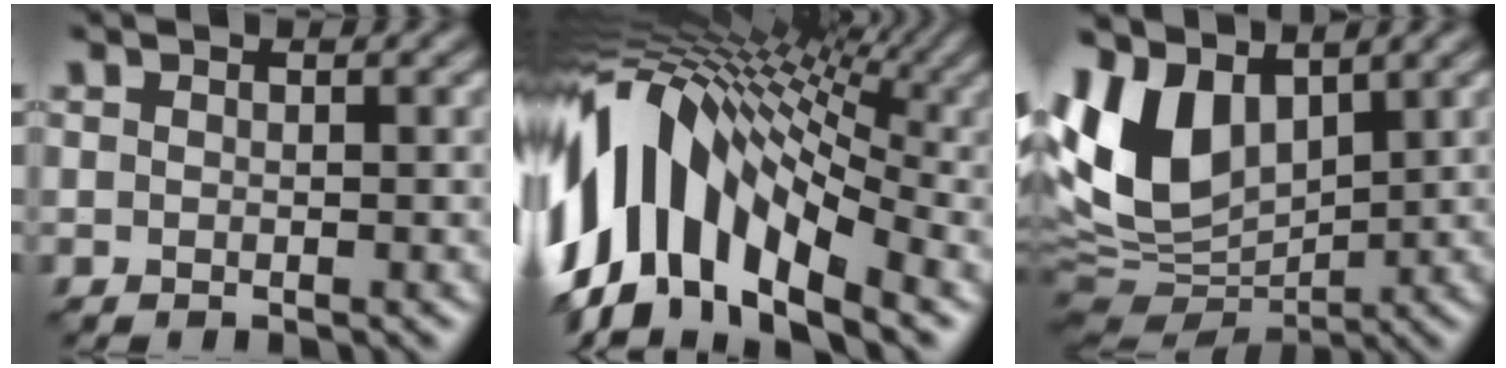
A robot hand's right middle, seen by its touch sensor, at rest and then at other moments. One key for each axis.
{"total": 13.9, "fx": -1.7, "fy": 7.5, "fz": 11.6, "tx": -0.202, "ty": 0.038, "tz": -0.048}
{"total": 7.7, "fx": 2.2, "fy": 4.9, "fz": 5.6, "tx": -0.124, "ty": -0.007, "tz": 0.038}